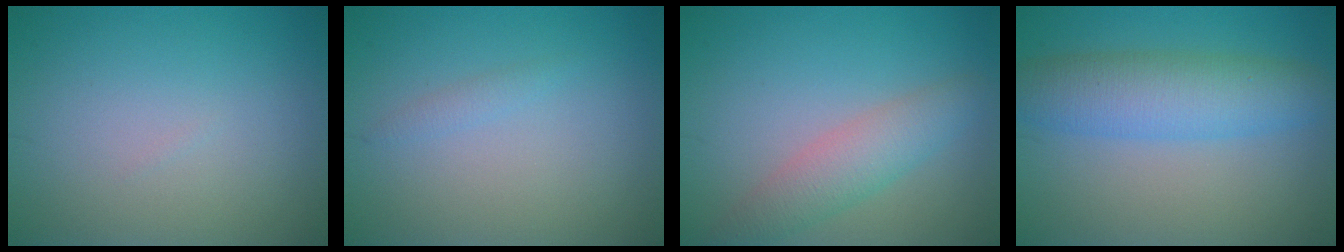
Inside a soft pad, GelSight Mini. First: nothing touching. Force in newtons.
{"total": 0.8, "press": 0.8, "slide": 0.1}
{"total": 3.5, "press": 3.5, "slide": 0.2}
{"total": 5.9, "press": 5.9, "slide": 0.1}